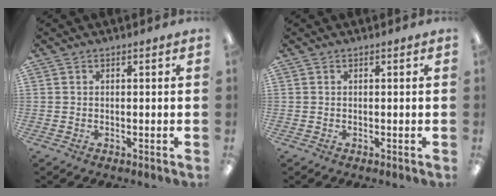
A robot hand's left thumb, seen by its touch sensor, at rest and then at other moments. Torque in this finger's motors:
{"motor_torque": [0.00, 0.00, 0.02, -0.01, 0.00]}